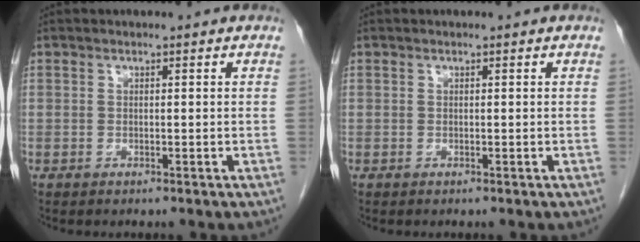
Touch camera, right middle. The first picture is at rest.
{"total": 0.0}